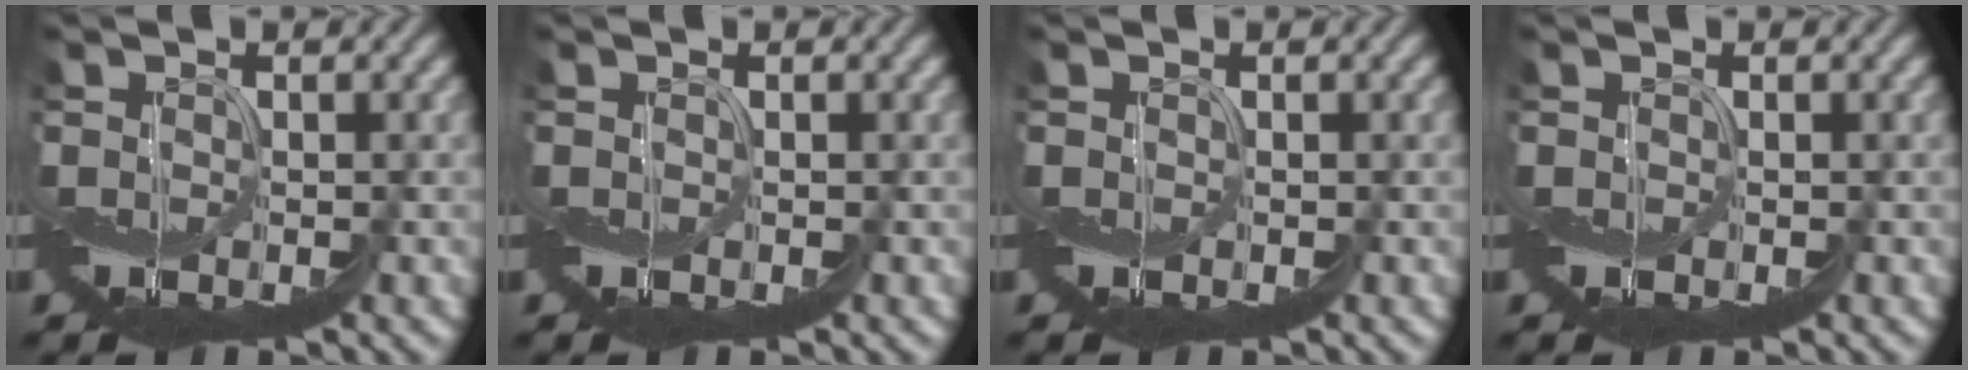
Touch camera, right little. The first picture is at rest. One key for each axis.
{"total": 0.0}
{"total": 0.0}
{"total": 0.0}